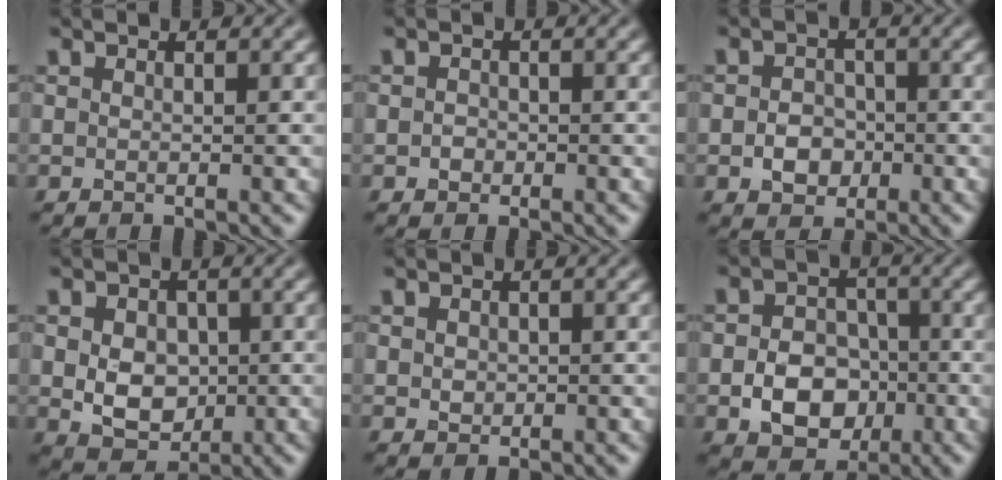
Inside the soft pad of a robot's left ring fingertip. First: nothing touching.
{"total": 0.9, "force": [-0.2, 0.8, 0.3], "torque": [-0.004, -0.004, -0.006]}
{"total": 2.7, "force": [-0.8, 2.2, 1.4], "torque": [-0.019, -0.001, -0.019]}
{"total": 4.8, "force": [0.0, 3.7, 3.1], "torque": [-0.047, -0.007, 0.003]}
{"total": 0.9, "force": [0.2, 0.8, 0.3], "torque": [-0.006, -0.002, 0.006]}
{"total": 5.4, "force": [-1.6, 4.1, 3.1], "torque": [-0.046, -0.003, -0.028]}